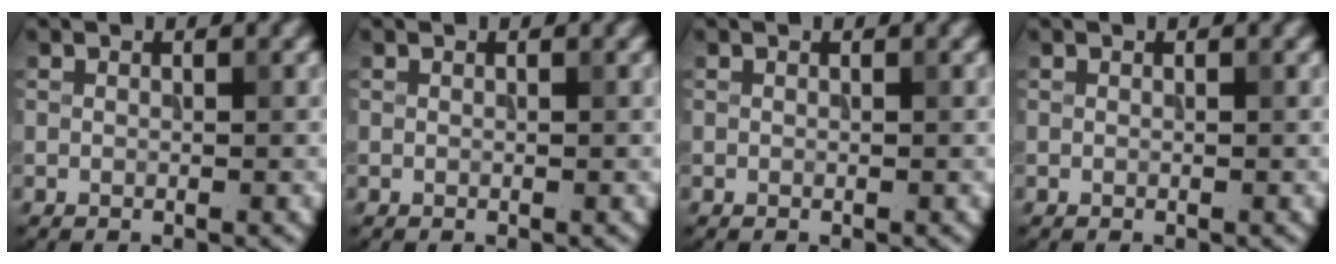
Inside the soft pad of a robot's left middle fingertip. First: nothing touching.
{"total": 0.0}
{"total": 0.0}
{"total": 0.0}